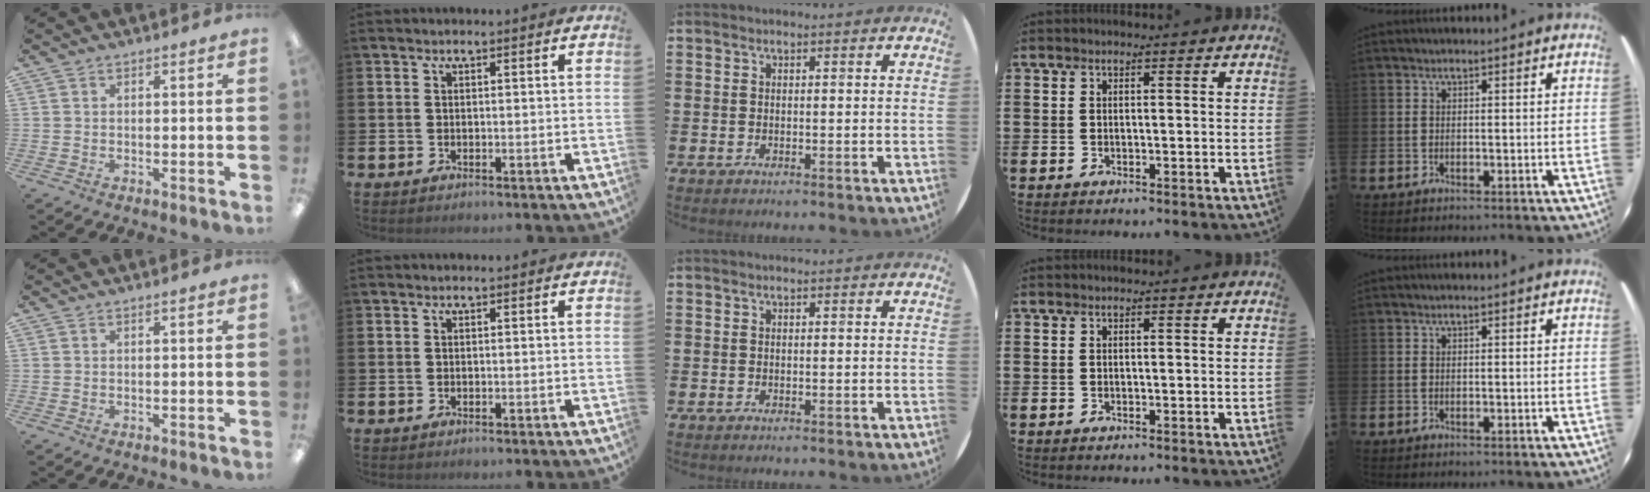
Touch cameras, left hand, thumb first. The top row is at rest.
{}